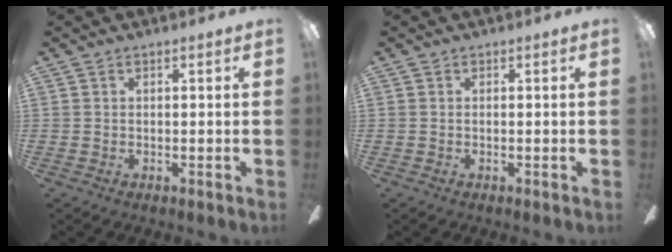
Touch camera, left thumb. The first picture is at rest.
{"total": 0.0}